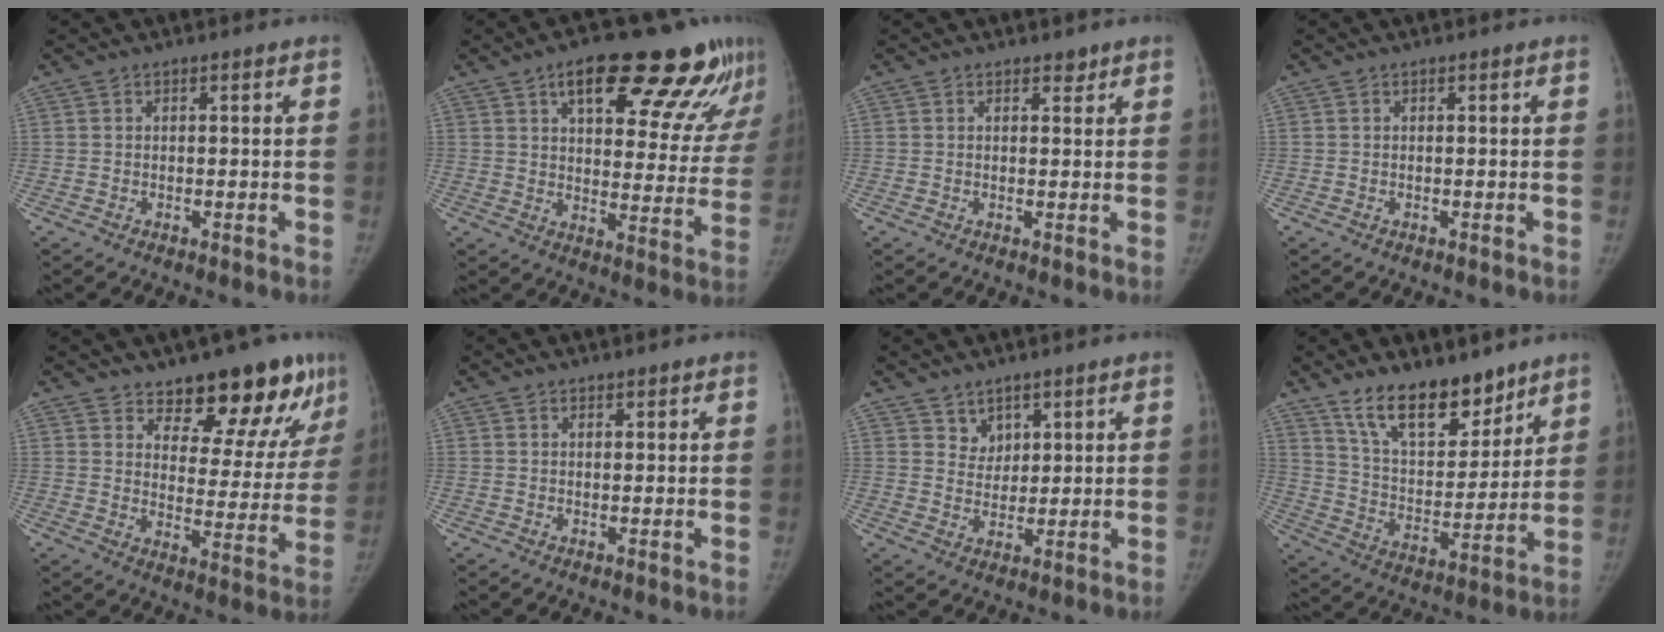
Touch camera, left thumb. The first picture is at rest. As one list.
[{"total": 23.9, "force": [14.3, 8.7, 17.1], "torque": [-0.196, -0.029, 0.200]}, {"total": 1.3, "force": [1.1, 0.7, 0.4], "torque": [0.004, -0.008, 0.013]}, {"total": 0.0}, {"total": 17.2, "force": [12.6, 7.2, 9.3], "torque": [-0.065, -0.087, 0.167]}, {"total": 0.8, "force": [0.7, 0.4, 0.2], "torque": [0.003, -0.005, 0.009]}, {"total": 3.9, "force": [2.7, 2.8, 0.6], "torque": [0.018, -0.022, 0.050]}, {"total": 16.1, "force": [11.8, 7.3, 8.1], "torque": [-0.085, -0.081, 0.212]}]